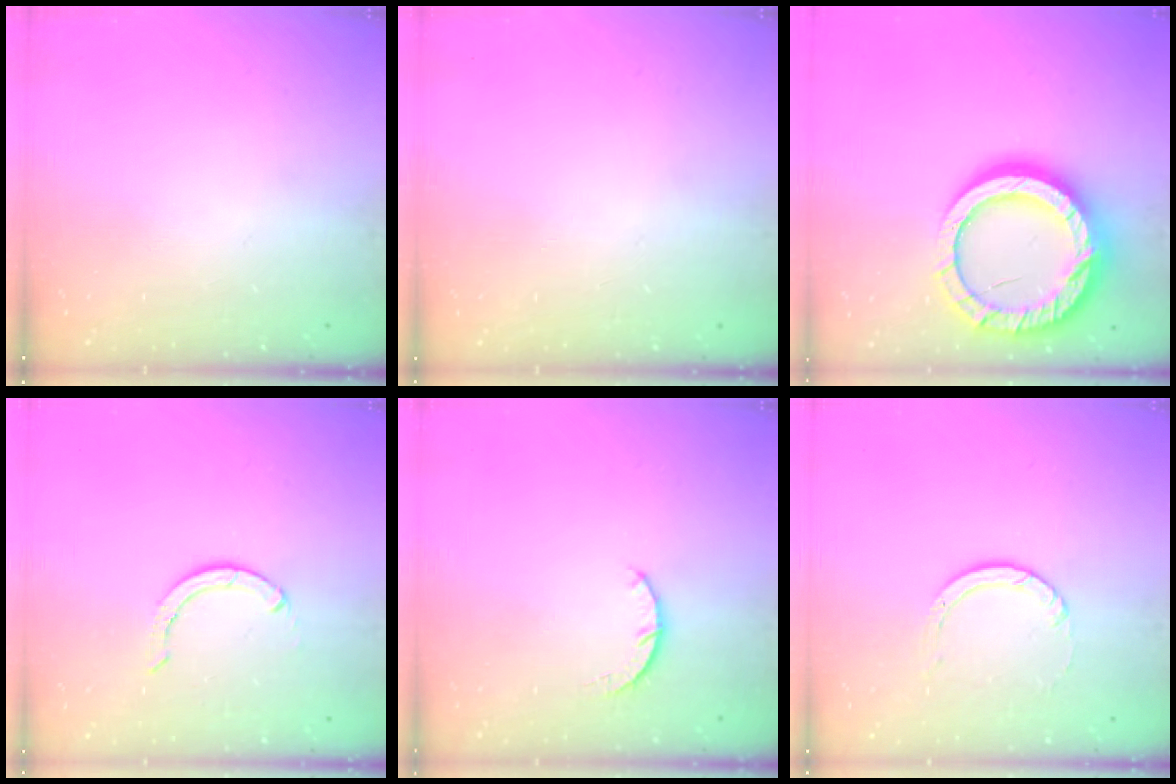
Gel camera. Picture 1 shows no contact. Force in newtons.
{"total": 2.6, "press": 2.6, "slide": 0.2}
{"total": 21.0, "press": 20.9, "slide": 2.1}
{"total": 2.9, "press": 2.9, "slide": 0.1}
{"total": 3.4, "press": 3.4, "slide": 0.5}
{"total": 3.9, "press": 3.9, "slide": 0.4}